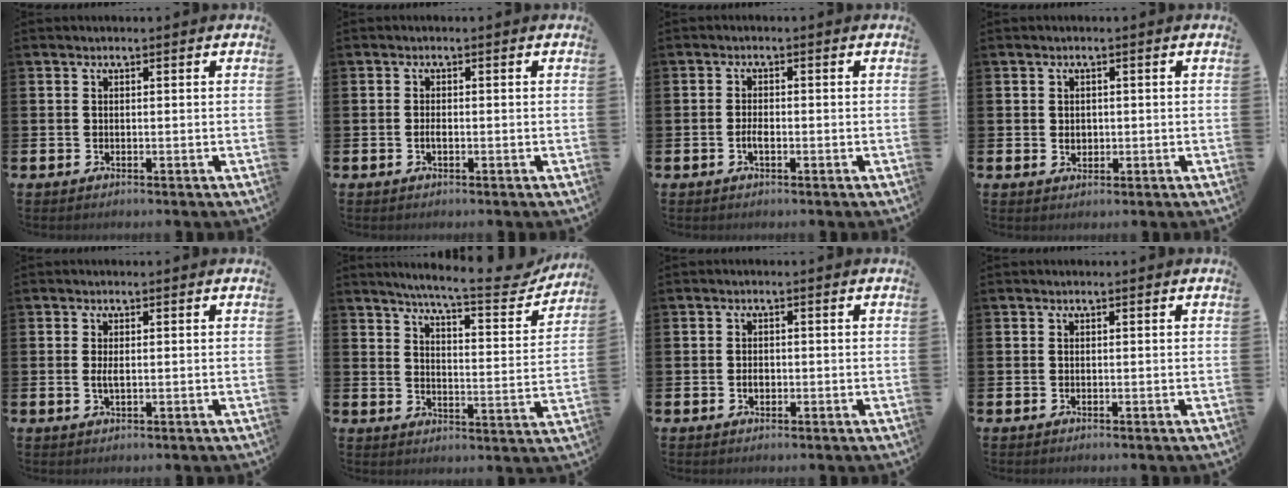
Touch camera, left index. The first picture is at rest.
{"total": 1.1, "force": [-0.2, 0.5, 0.9], "torque": [-0.015, 0.000, -0.006]}
{"total": 1.7, "force": [-0.6, 0.7, 1.5], "torque": [-0.024, 0.000, -0.012]}
{"total": 1.4, "force": [0.4, 1.2, 0.6], "torque": [-0.001, 0.005, 0.003]}
{"total": 1.5, "force": [0.1, 0.5, 1.4], "torque": [-0.015, -0.003, -0.003]}
{"total": 7.8, "force": [7.1, 0.7, 3.0], "torque": [-0.066, -0.054, 0.116]}
{"total": 1.5, "force": [-0.3, 1.0, 1.0], "torque": [-0.016, 0.005, -0.008]}
{"total": 0.0}